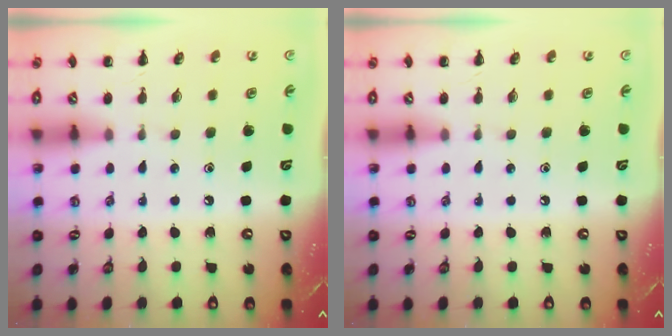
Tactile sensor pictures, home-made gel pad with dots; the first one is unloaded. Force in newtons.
{"total": 0.0}